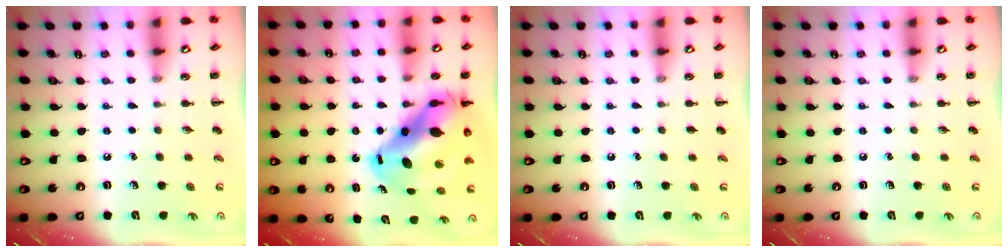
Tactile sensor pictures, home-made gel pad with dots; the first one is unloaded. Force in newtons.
{"total": 15.8, "press": 15.2, "slide": 4.2}
{"total": 0.0}
{"total": 0.0}